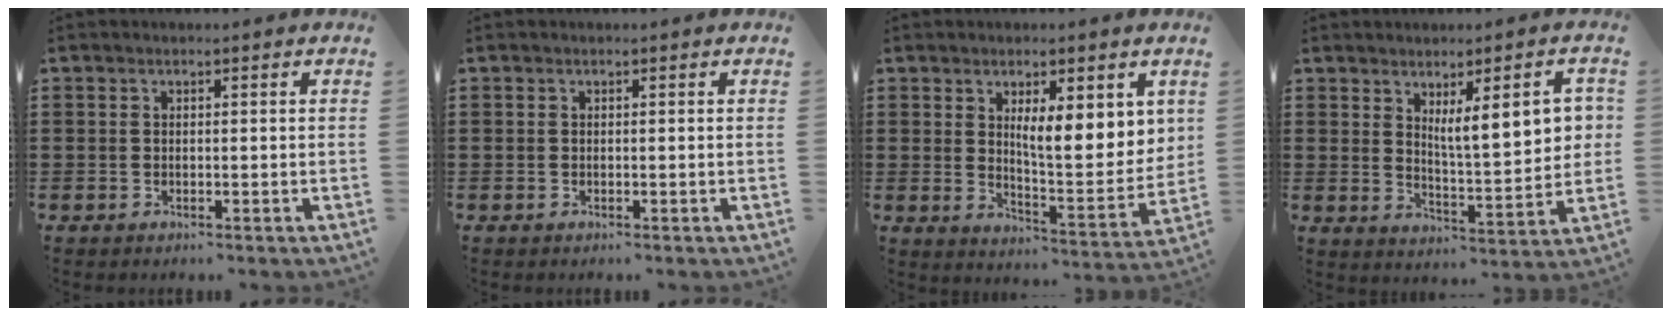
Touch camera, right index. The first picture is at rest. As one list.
[{"total": 0.0}, {"total": 6.7, "force": [3.3, 2.0, 5.5], "torque": [-0.091, -0.025, 0.051]}, {"total": 8.9, "force": [3.5, 2.4, 7.8], "torque": [-0.128, -0.004, 0.055]}]